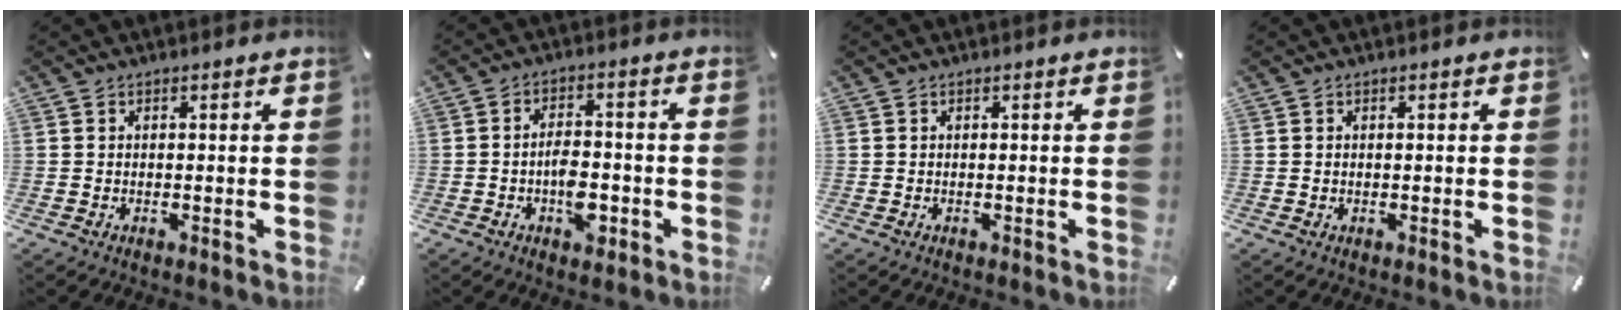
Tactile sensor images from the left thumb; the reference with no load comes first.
{"total": 7.1, "force": [-2.9, 4.1, 5.0], "torque": [-0.075, 0.016, -0.048]}
{"total": 0.0}
{"total": 0.0}